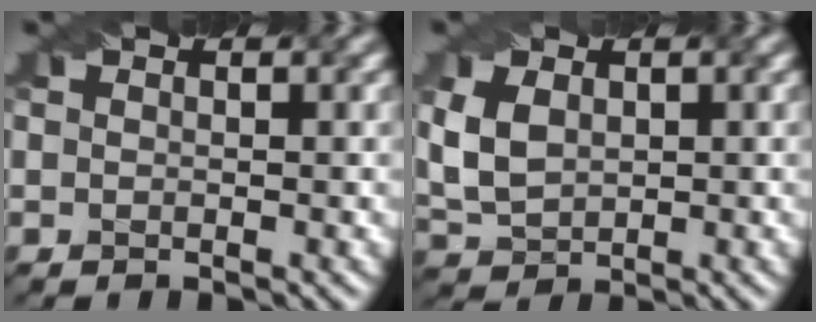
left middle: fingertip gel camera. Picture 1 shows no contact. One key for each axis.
{"total": 4.1, "fx": 0.5, "fy": 2.9, "fz": 2.9, "tx": -0.074, "ty": 0.003, "tz": 0.013}